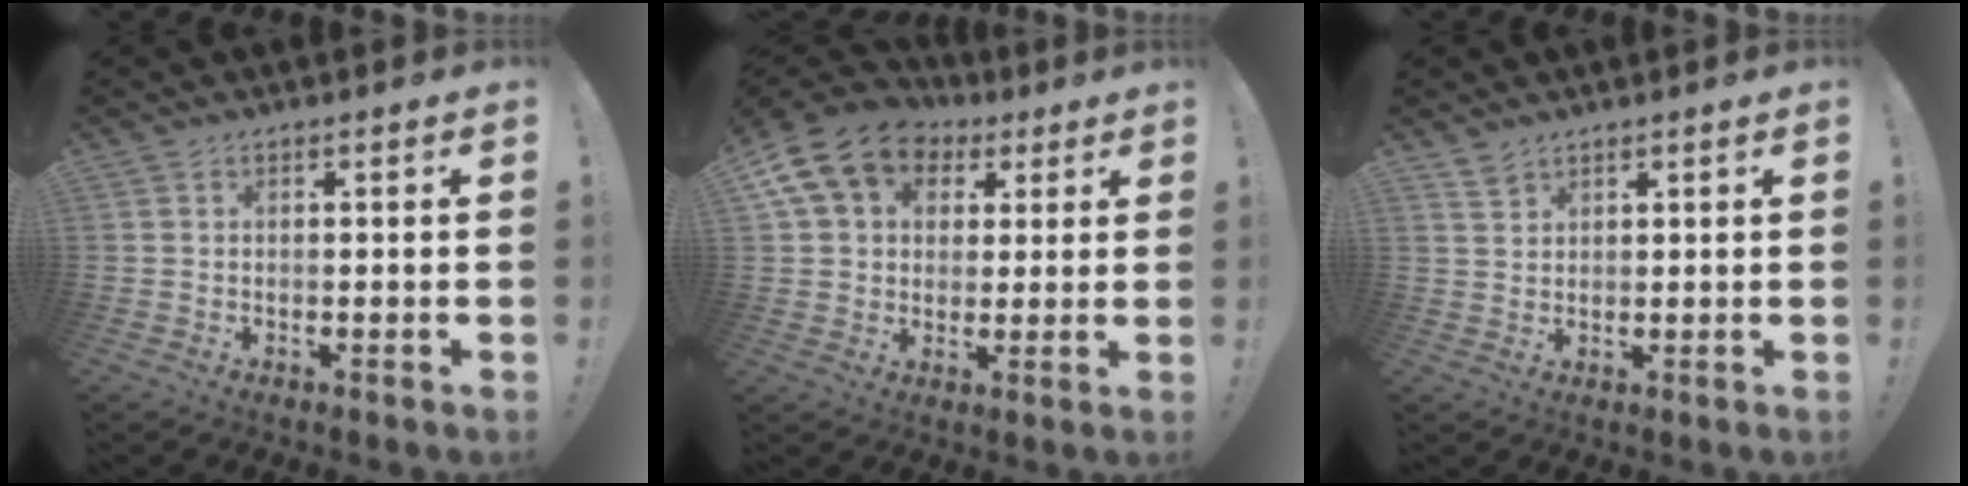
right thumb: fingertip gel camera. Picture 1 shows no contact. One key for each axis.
{"total": 14.8, "fx": 6.3, "fy": 11.3, "fz": 7.3, "tx": -0.107, "ty": -0.023, "tz": 0.123}
{"total": 3.0, "fx": 2.4, "fy": 1.4, "fz": 0.8, "tx": -0.009, "ty": -0.016, "tz": 0.046}